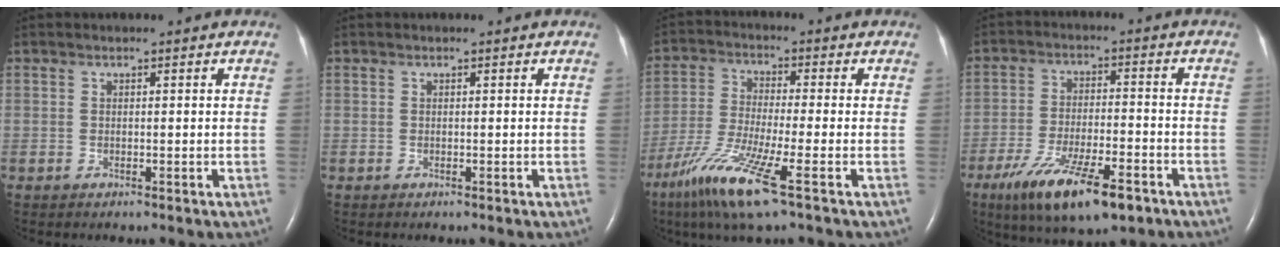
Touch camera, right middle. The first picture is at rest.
{"total": 0.0}
{"total": 11.3, "force": [-6.2, 0.1, 9.4], "torque": [-0.201, -0.033, -0.120]}
{"total": 13.4, "force": [-8.2, 3.2, 10.1], "torque": [-0.179, -0.024, -0.135]}